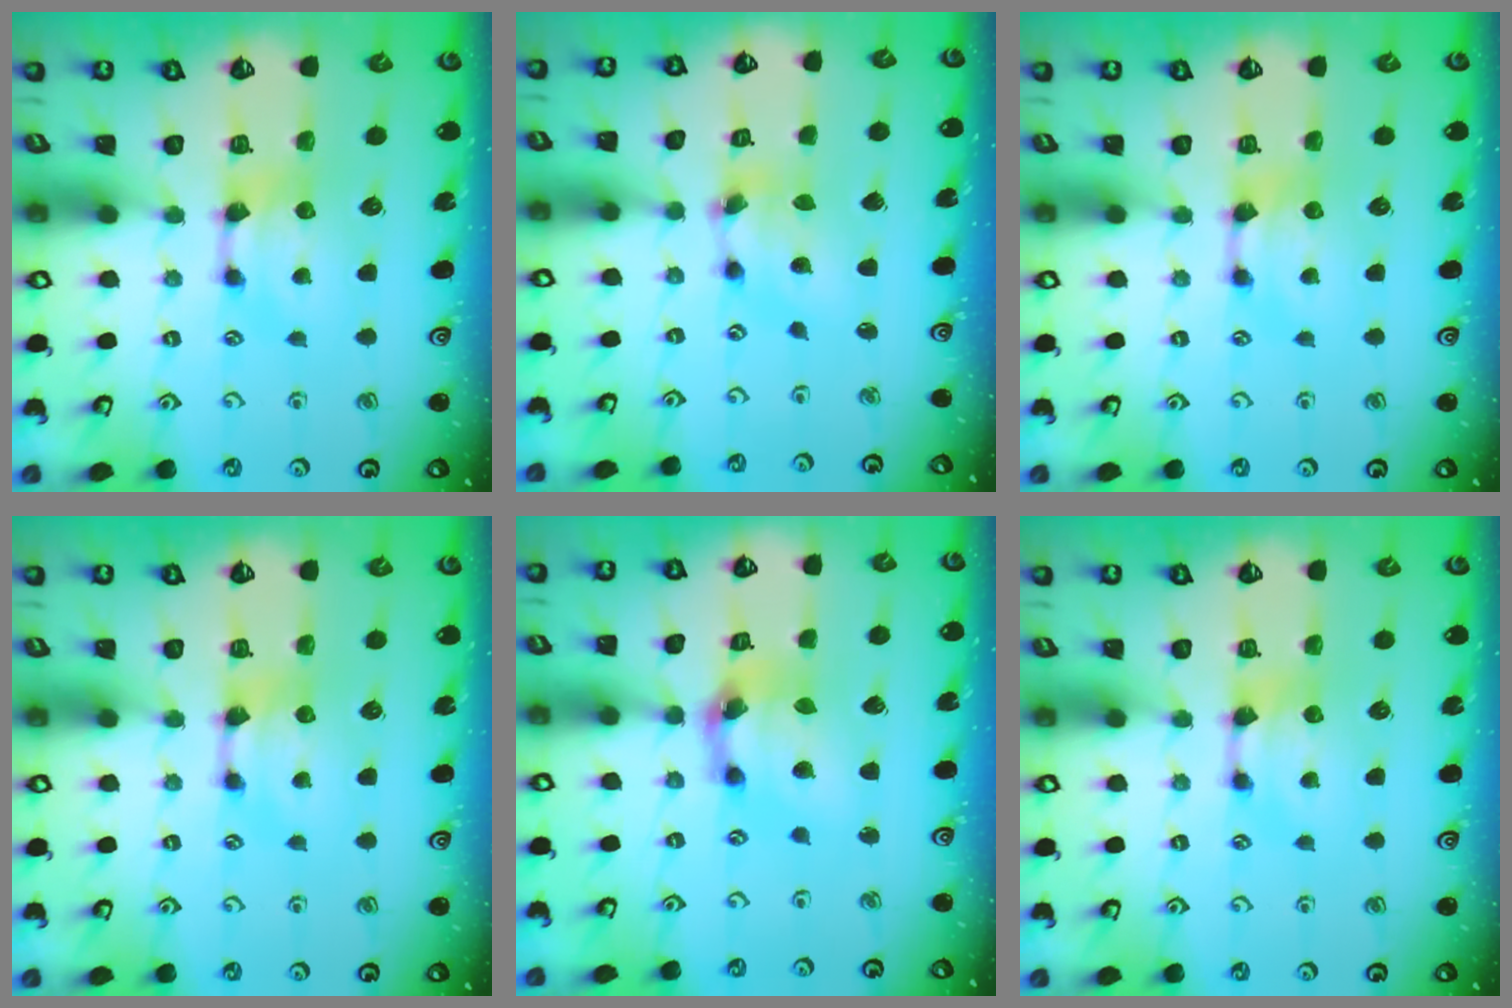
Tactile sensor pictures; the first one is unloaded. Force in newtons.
{"total": 5.5, "press": 5.1, "slide": 1.9}
{"total": 0.0}
{"total": 0.0}
{"total": 6.5, "press": 6.1, "slide": 2.1}
{"total": 0.0}